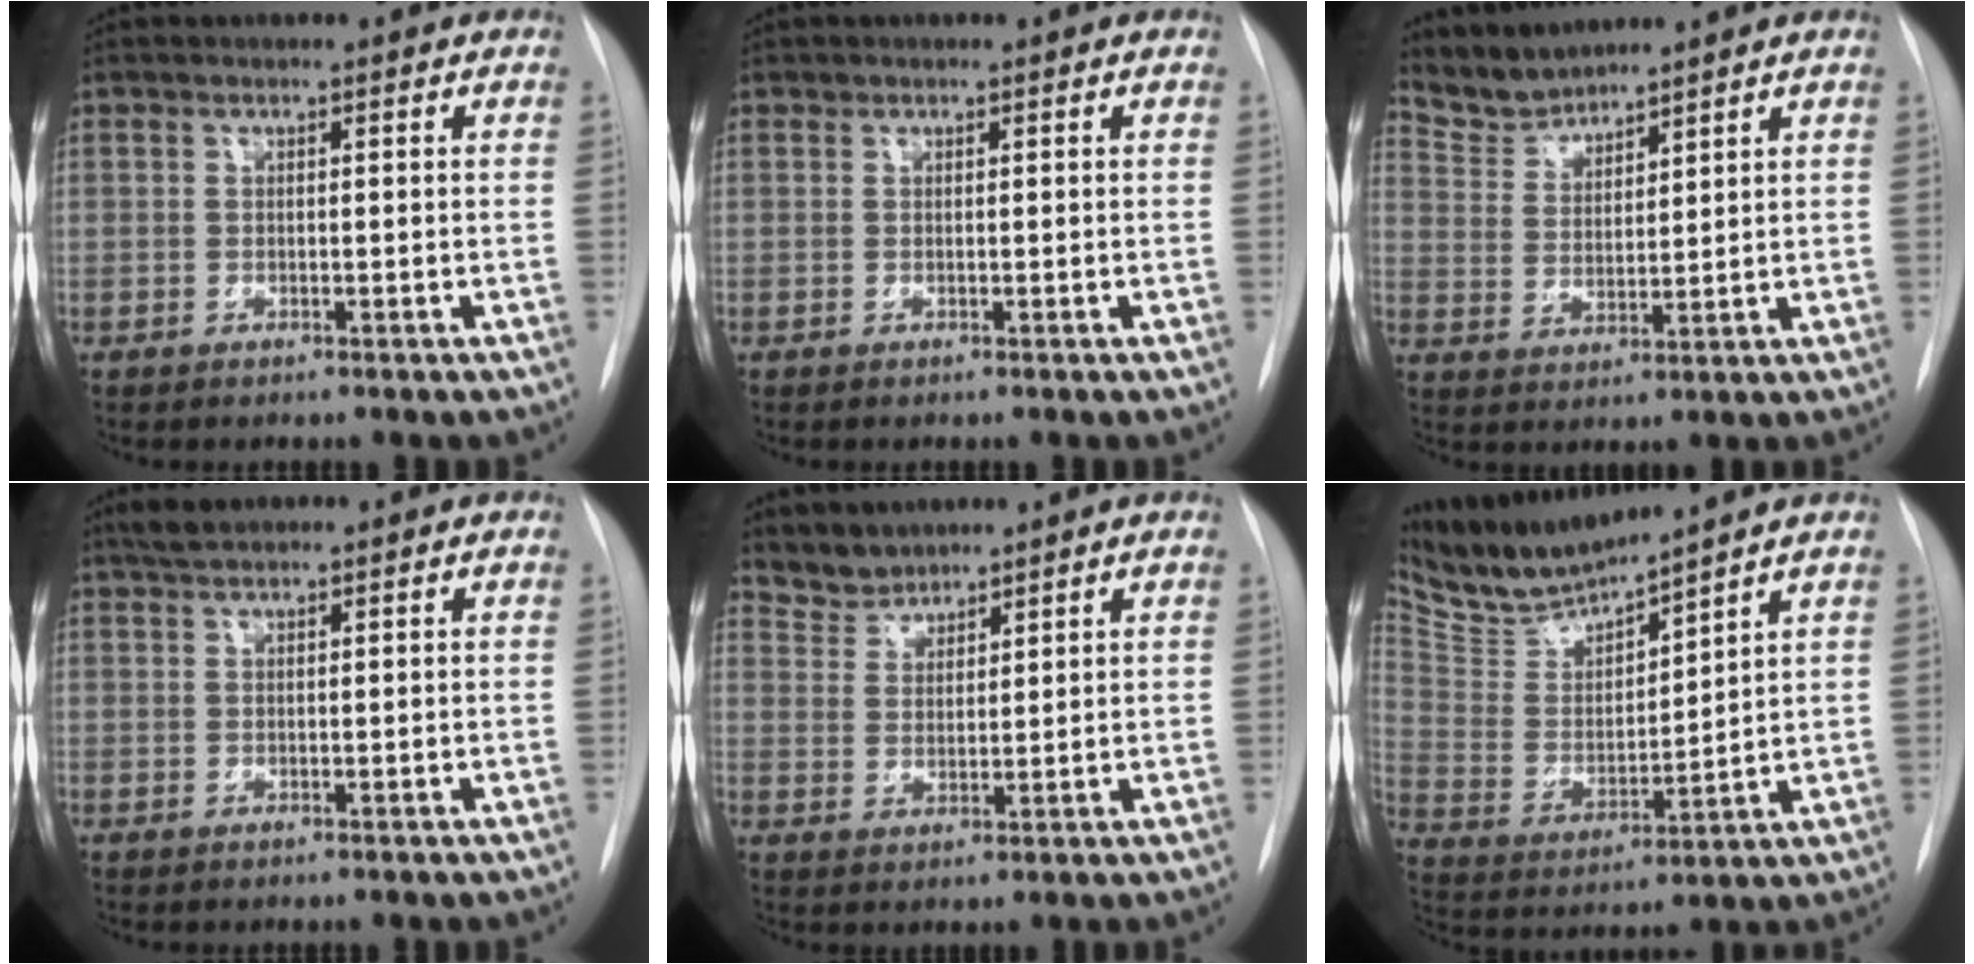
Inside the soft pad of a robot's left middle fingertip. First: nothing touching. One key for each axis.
{"total": 0.0}
{"total": 5.7, "fx": 5.6, "fy": 0.8, "fz": 0.0, "tx": -0.006, "ty": 0.004, "tz": 0.124}
{"total": 1.9, "fx": 1.6, "fy": 0.4, "fz": 0.9, "tx": -0.020, "ty": 0.011, "tz": 0.032}
{"total": 3.7, "fx": 3.5, "fy": 1.2, "fz": -0.5, "tx": 0.014, "ty": 0.006, "tz": 0.070}
{"total": 10.6, "fx": 10.1, "fy": 0.4, "fz": 3.0, "tx": -0.074, "ty": -0.004, "tz": 0.213}